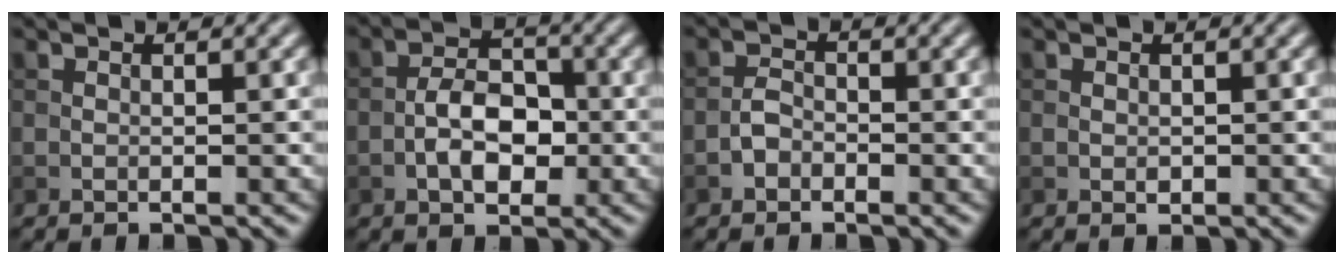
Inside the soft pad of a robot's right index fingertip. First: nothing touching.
{"total": 4.3, "force": [-1.3, 2.5, 3.3], "torque": [-0.052, 0.010, -0.024]}
{"total": 1.5, "force": [-0.9, 1.0, 0.7], "torque": [-0.011, 0.007, -0.020]}
{"total": 0.6, "force": [0.0, 0.5, 0.4], "torque": [-0.005, -0.003, 0.000]}